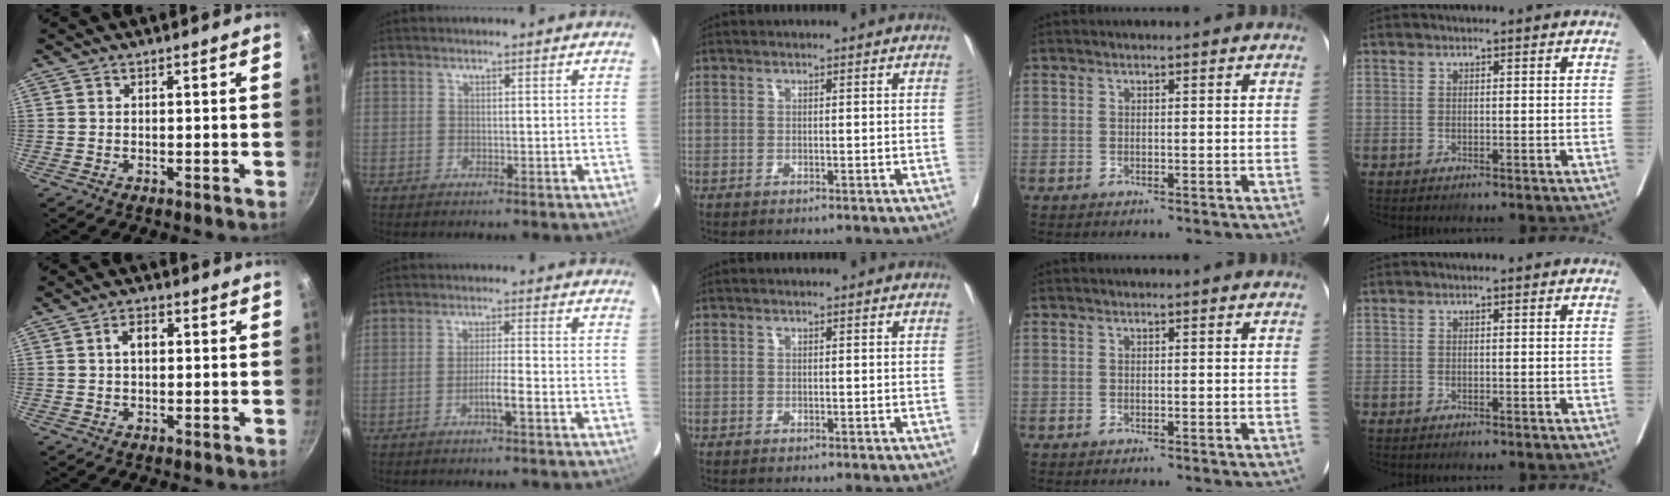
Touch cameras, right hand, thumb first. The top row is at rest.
{"thumb": {"total": 3.6, "force": [0.6, 2.2, 2.8], "torque": [-0.041, 0.010, 0.008]}, "index": {"total": 3.3, "force": [-1.5, -0.1, 3.0], "torque": [-0.050, -0.002, -0.027]}}